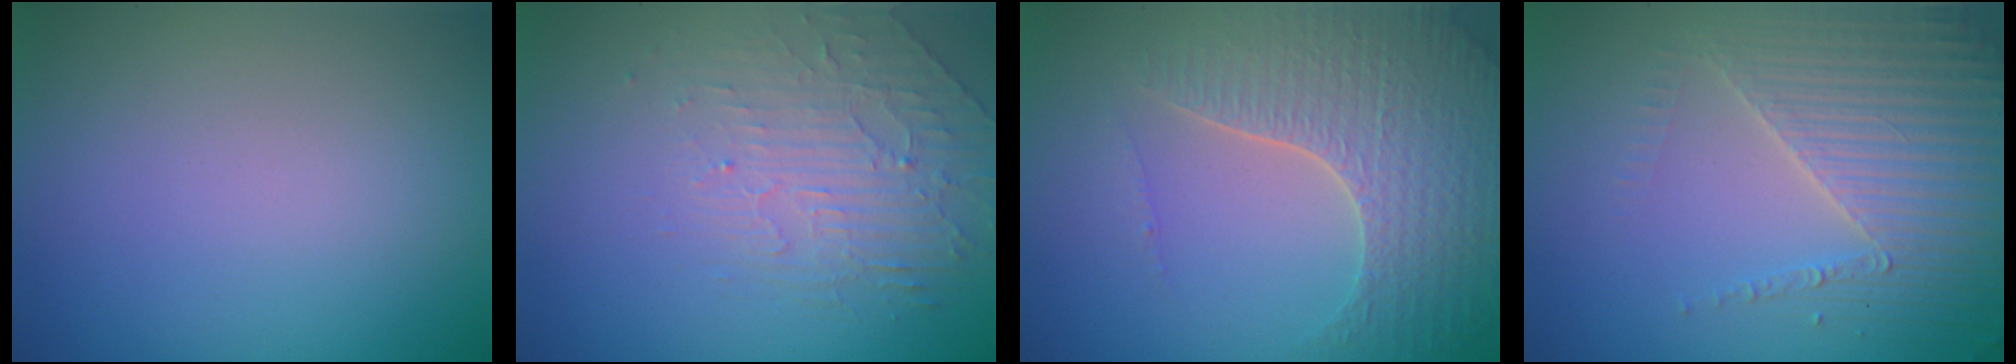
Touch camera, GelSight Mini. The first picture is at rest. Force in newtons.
{"total": 2.2, "press": 1.5, "slide": 1.7}
{"total": 5.0, "press": 4.5, "slide": 2.3}
{"total": 4.1, "press": 3.7, "slide": 1.8}